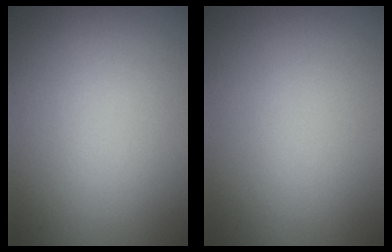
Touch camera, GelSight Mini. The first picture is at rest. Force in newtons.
{"total": 0.0}